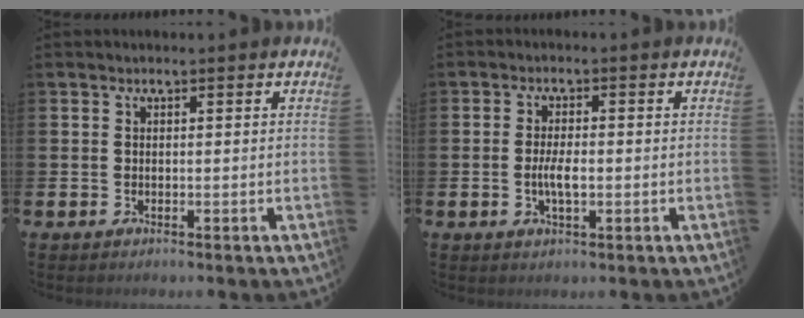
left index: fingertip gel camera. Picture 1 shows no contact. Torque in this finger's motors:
{"motor_torque": [0.67, 0.36, 0.12, 0.07]}